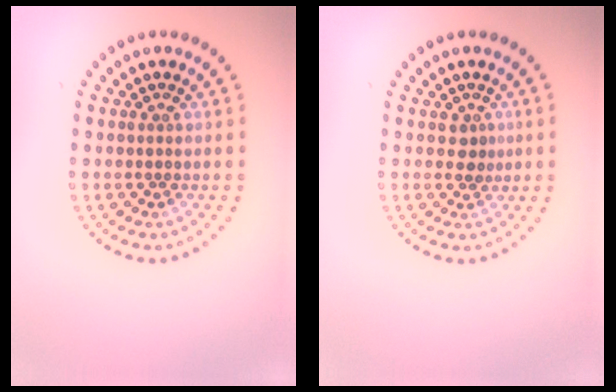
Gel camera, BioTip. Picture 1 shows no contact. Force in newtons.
{"total": 1.1, "press": 1.0, "slide": 0.5}